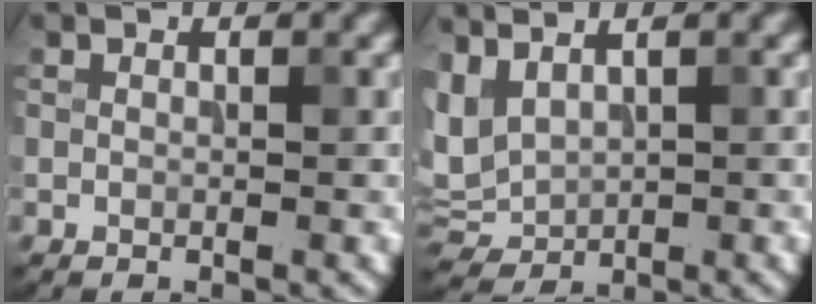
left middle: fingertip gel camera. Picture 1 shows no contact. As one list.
[{"total": 4.5, "force": [1.9, 2.8, 3.1], "torque": [-0.071, 0.006, 0.043]}]